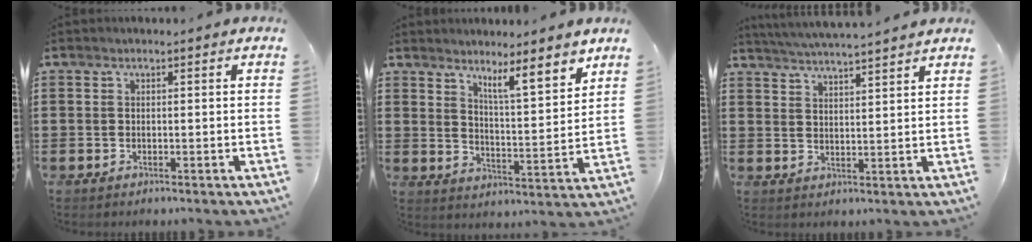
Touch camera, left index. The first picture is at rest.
{"total": 6.4, "force": [5.5, 0.2, 3.3], "torque": [-0.051, -0.044, 0.085]}
{"total": 4.3, "force": [4.1, -0.8, 0.7], "torque": [-0.029, -0.023, 0.072]}